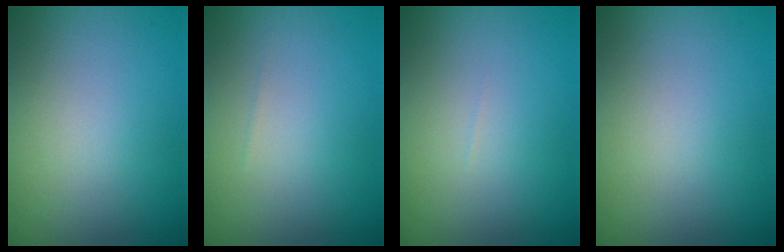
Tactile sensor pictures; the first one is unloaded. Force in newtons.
{"total": 0.0}
{"total": 0.0}
{"total": 0.0}